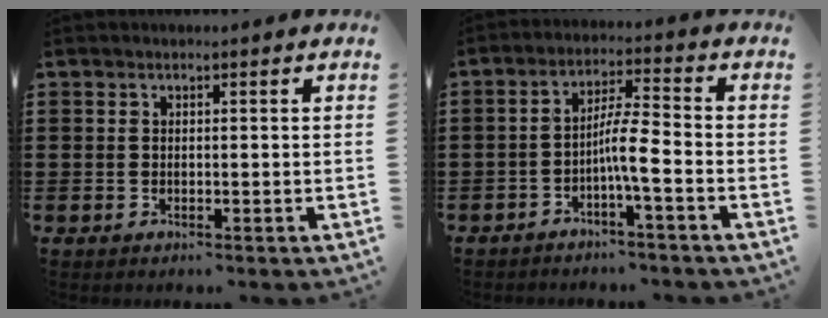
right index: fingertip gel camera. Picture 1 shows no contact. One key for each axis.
{"total": 5.9, "fx": -2.1, "fy": 0.5, "fz": 5.4, "tx": -0.103, "ty": 0.003, "tz": -0.045}